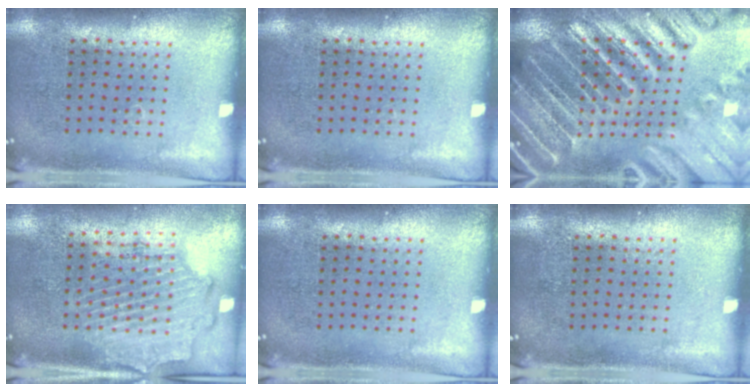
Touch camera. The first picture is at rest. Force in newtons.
{"total": 0.0}
{"total": 4.8, "press": 4.4, "slide": 2.1}
{"total": 1.9, "press": 1.7, "slide": 0.7}
{"total": 0.0}
{"total": 0.0}